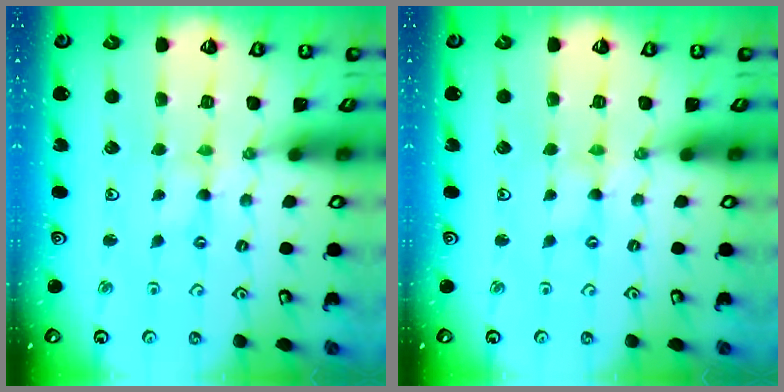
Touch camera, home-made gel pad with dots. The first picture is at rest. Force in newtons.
{"total": 0.0}